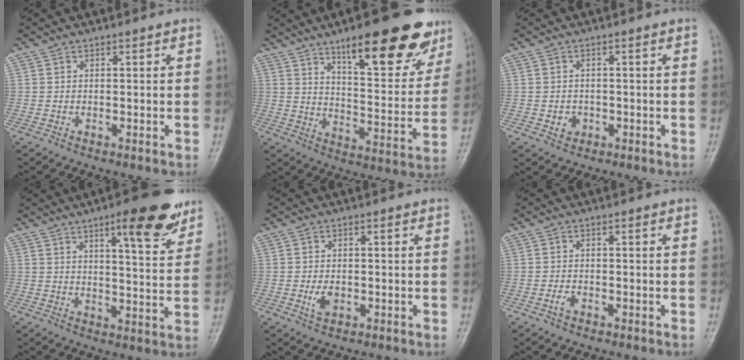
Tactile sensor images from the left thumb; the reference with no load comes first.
{"total": 21.1, "force": [13.2, 6.6, 15.0], "torque": [-0.165, -0.060, 0.196]}
{"total": 2.3, "force": [-0.7, 2.0, 0.8], "torque": [-0.004, 0.004, -0.006]}
{"total": 12.3, "force": [7.5, 3.0, 9.2], "torque": [-0.103, -0.039, 0.102]}
{"total": 3.0, "force": [-0.6, 1.9, 2.2], "torque": [-0.039, -0.002, -0.009]}
{"total": 1.4, "force": [-0.8, 0.8, 0.8], "torque": [-0.018, 0.002, -0.017]}